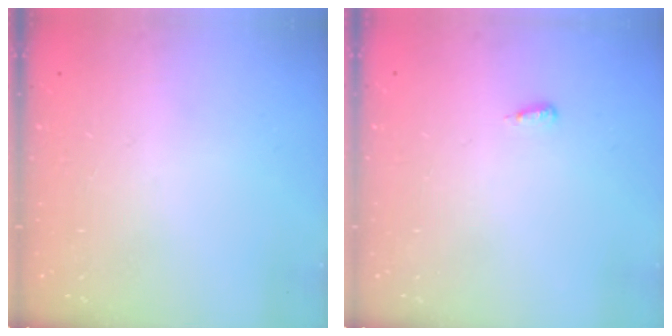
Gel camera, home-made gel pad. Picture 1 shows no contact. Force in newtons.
{"total": 3.6, "press": 2.7, "slide": 2.5}